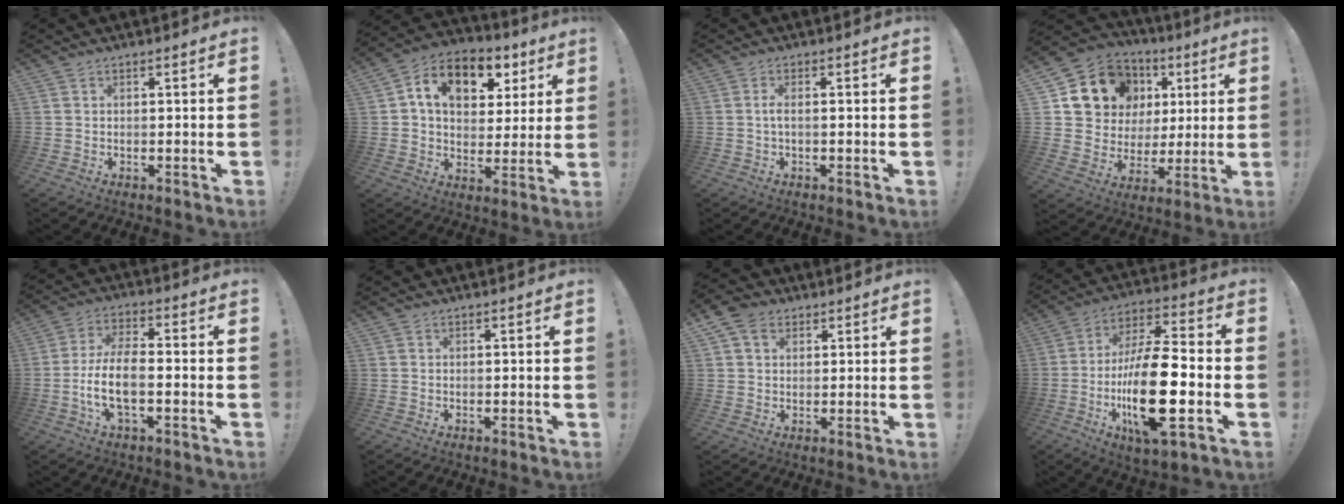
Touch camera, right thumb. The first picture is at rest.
{"total": 13.6, "force": [5.8, 9.4, 8.0], "torque": [-0.130, -0.015, 0.107]}
{"total": 2.5, "force": [-0.5, 0.4, 2.4], "torque": [-0.060, 0.005, -0.011]}
{"total": 13.9, "force": [6.5, 11.4, 4.4], "torque": [-0.068, -0.039, 0.143]}
{"total": 10.6, "force": [-3.3, 4.0, 9.3], "torque": [-0.200, 0.001, -0.061]}
{"total": 0.0}
{"total": 7.4, "force": [3.4, 5.7, 3.2], "torque": [-0.051, -0.007, 0.069]}
{"total": 23.0, "force": [-5.8, 7.2, 21.0], "torque": [-0.411, 0.020, -0.093]}